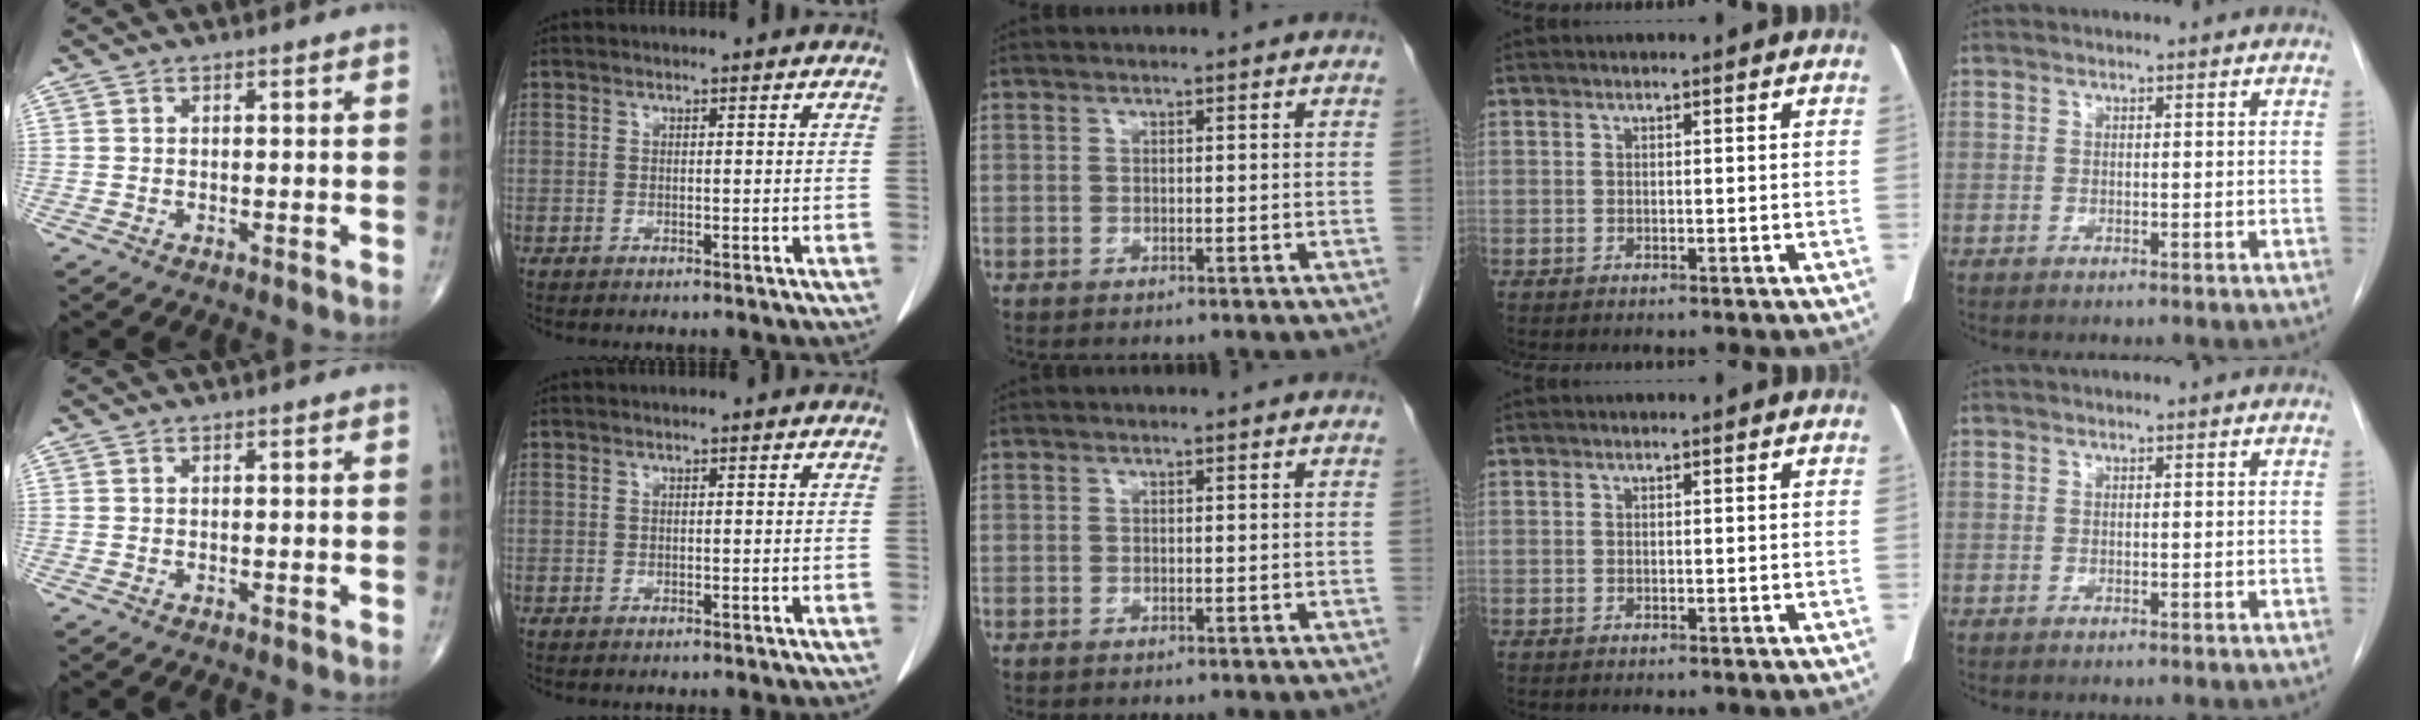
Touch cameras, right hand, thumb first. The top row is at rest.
{}